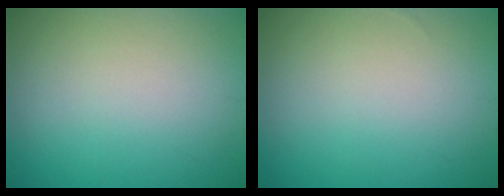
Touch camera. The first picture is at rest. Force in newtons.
{"total": 0.0}